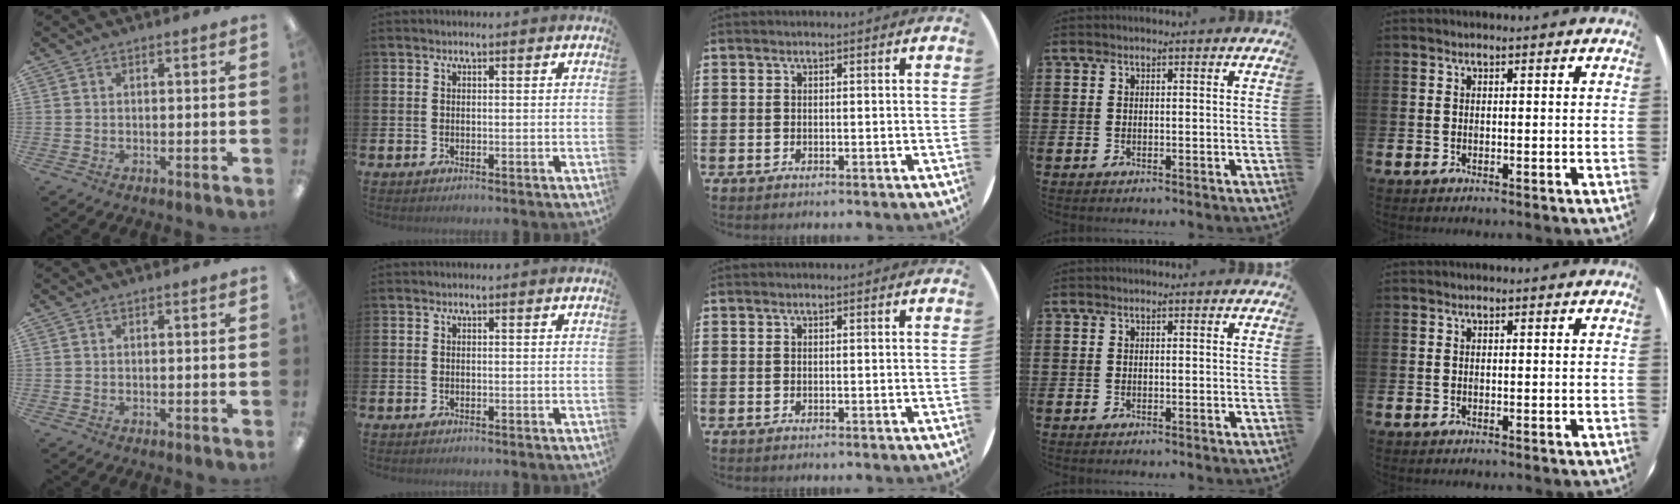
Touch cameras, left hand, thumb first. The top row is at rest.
{}